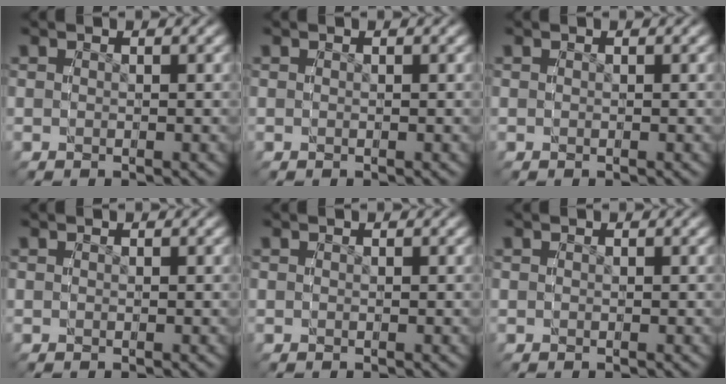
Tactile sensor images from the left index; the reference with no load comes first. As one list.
[{"total": 0.0}, {"total": 0.0}, {"total": 0.0}, {"total": 0.0}, {"total": 0.0}]